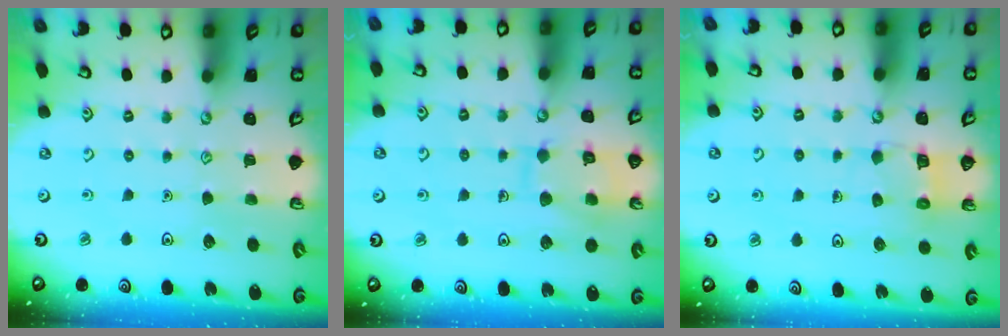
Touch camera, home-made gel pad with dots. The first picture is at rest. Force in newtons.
{"total": 10.0, "press": 10.0, "slide": 0.4}
{"total": 6.3, "press": 6.3, "slide": 0.6}